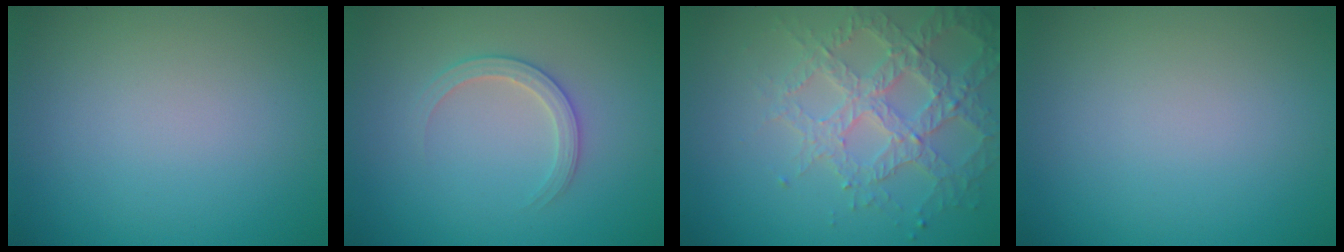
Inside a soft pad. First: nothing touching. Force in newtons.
{"total": 2.2, "press": 2.2, "slide": 0.2}
{"total": 5.1, "press": 4.4, "slide": 2.5}
{"total": 0.0}